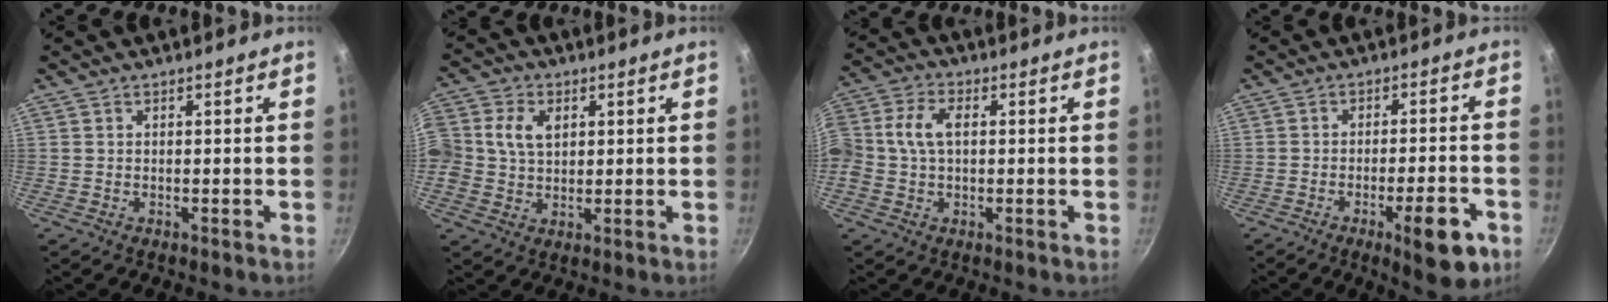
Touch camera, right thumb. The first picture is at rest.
{"total": 10.1, "force": [2.1, 8.0, 5.8], "torque": [-0.118, 0.019, 0.033]}
{"total": 8.7, "force": [0.7, 5.6, 6.6], "torque": [-0.134, 0.024, -0.001]}
{"total": 10.3, "force": [-4.7, 2.9, 8.7], "torque": [-0.101, 0.024, -0.059]}